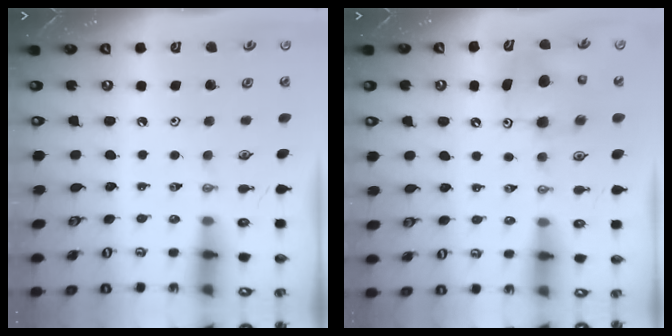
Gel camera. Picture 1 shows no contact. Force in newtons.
{"total": 7.4, "press": 7.4, "slide": 0.6}